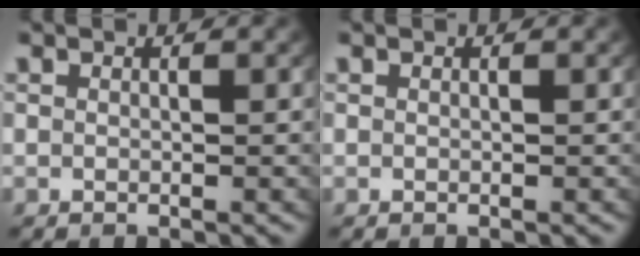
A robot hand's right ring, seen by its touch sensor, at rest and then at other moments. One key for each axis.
{"total": 0.0}